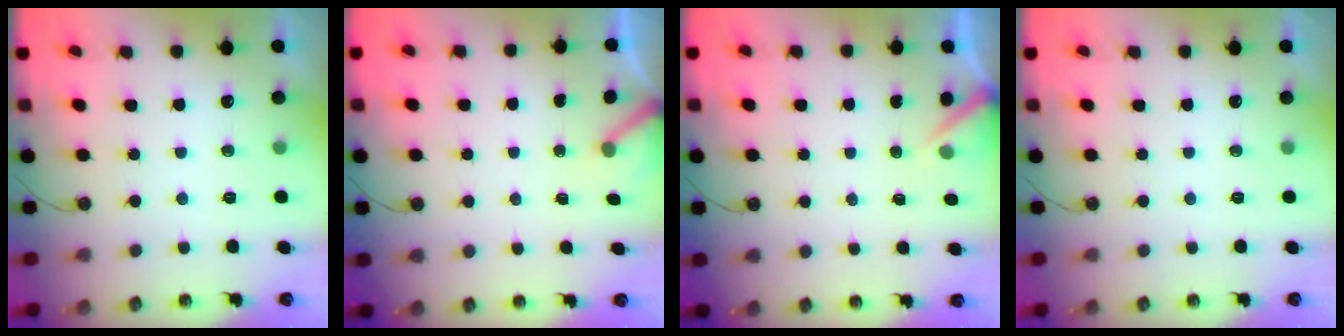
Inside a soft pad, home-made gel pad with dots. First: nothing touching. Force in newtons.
{"total": 2.8, "press": 2.8, "slide": 0.3}
{"total": 3.3, "press": 3.2, "slide": 0.3}
{"total": 0.0}